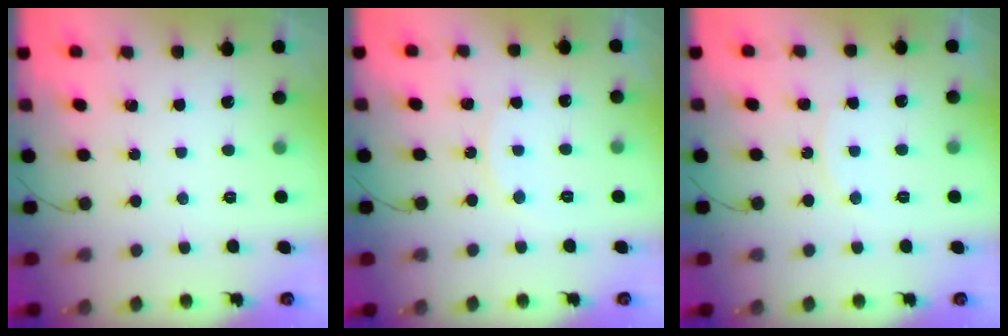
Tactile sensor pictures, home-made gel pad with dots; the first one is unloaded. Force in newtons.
{"total": 5.1, "press": 5.1, "slide": 0.2}
{"total": 5.8, "press": 5.7, "slide": 0.5}